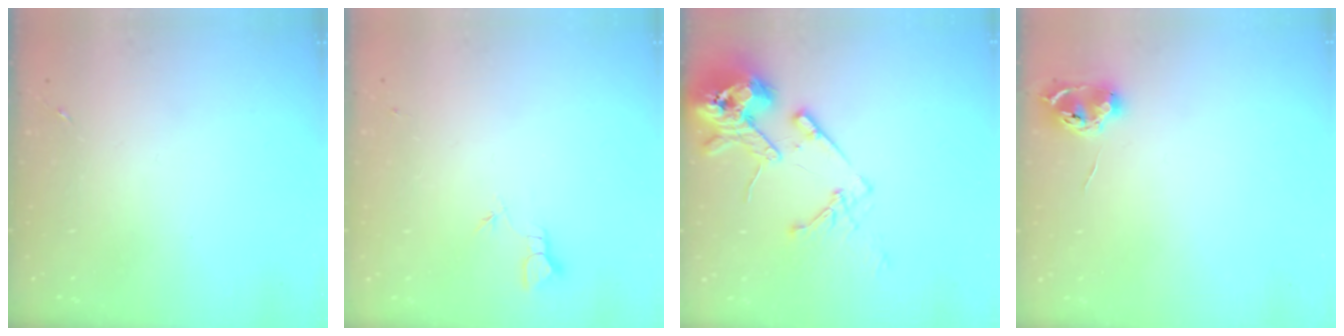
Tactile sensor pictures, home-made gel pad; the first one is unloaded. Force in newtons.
{"total": 2.3, "press": 2.3, "slide": 0.1}
{"total": 16.3, "press": 16.1, "slide": 2.5}
{"total": 7.7, "press": 7.7, "slide": 0.7}